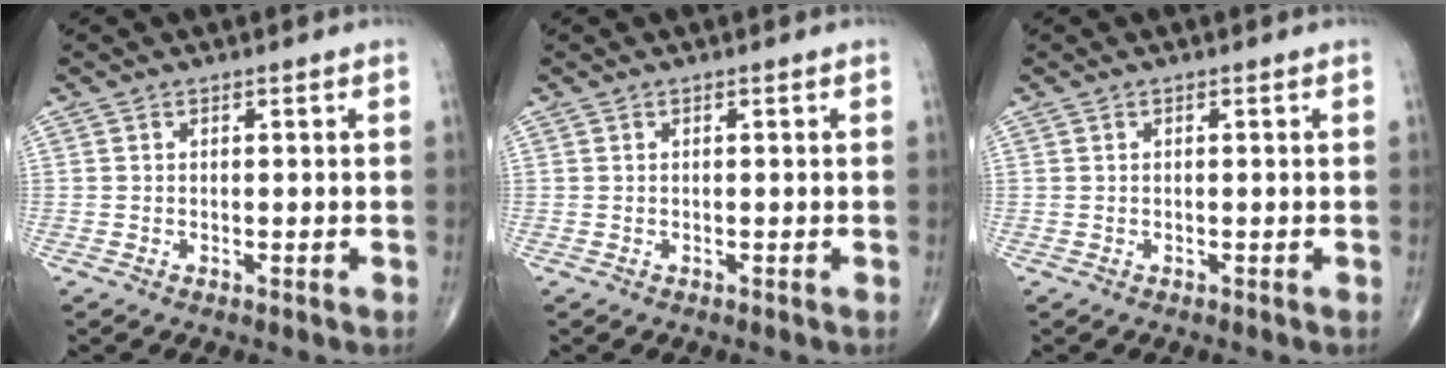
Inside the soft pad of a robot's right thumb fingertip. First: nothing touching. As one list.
[{"total": 0.0}, {"total": 0.0}]